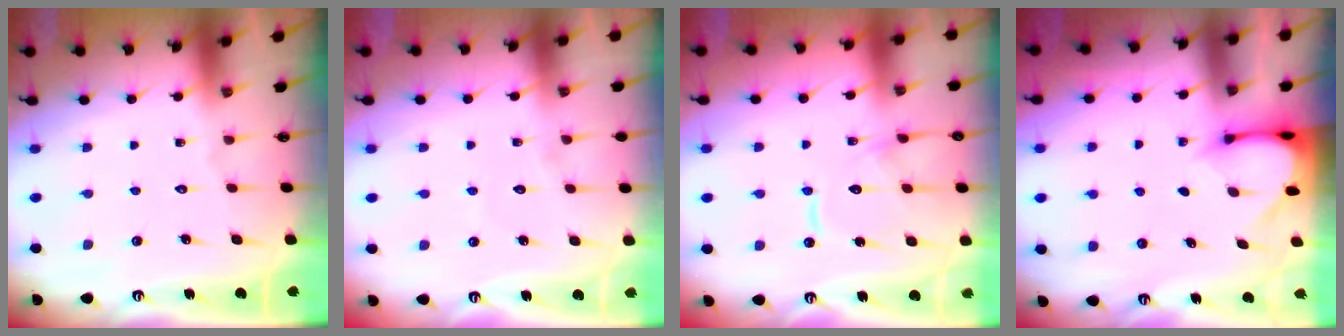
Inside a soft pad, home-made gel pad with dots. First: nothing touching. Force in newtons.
{"total": 2.6, "press": 2.5, "slide": 0.2}
{"total": 12.5, "press": 12.4, "slide": 1.3}
{"total": 3.2, "press": 3.2, "slide": 0.2}